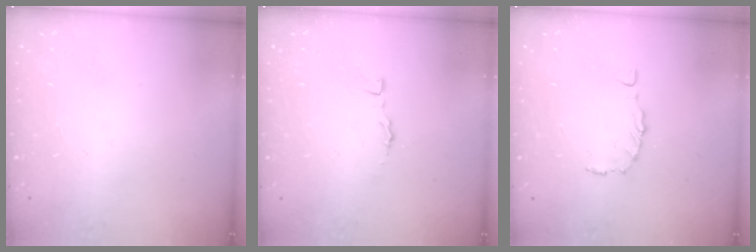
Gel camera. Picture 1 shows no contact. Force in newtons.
{"total": 2.9, "press": 2.9, "slide": 0.3}
{"total": 1.9, "press": 1.9, "slide": 0.3}